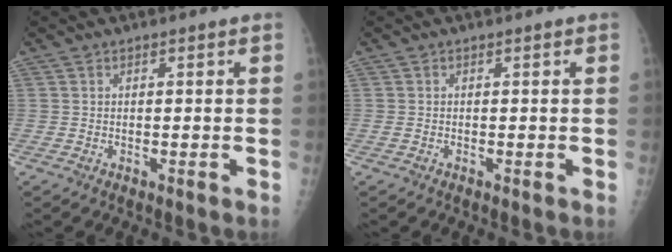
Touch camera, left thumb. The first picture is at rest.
{"total": 0.0}